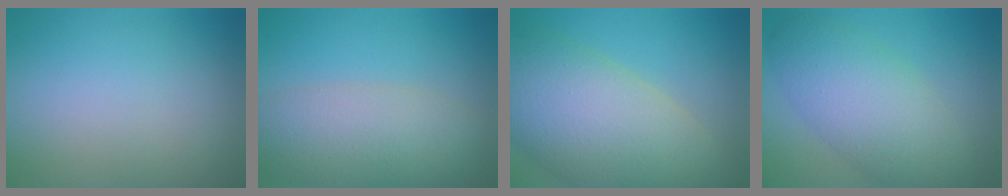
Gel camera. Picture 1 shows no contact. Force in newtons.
{"total": 6.6, "press": 6.6, "slide": 0.4}
{"total": 13.2, "press": 13.1, "slide": 1.2}
{"total": 6.8, "press": 6.8, "slide": 0.5}